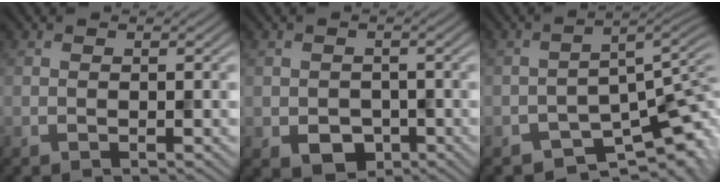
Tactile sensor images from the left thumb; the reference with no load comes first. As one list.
[{"total": 3.6, "force": [-1.4, 2.9, 1.8], "torque": [-0.040, -0.015, -0.024]}, {"total": 7.1, "force": [-4.7, 2.5, 4.6], "torque": [-0.058, -0.009, -0.082]}]